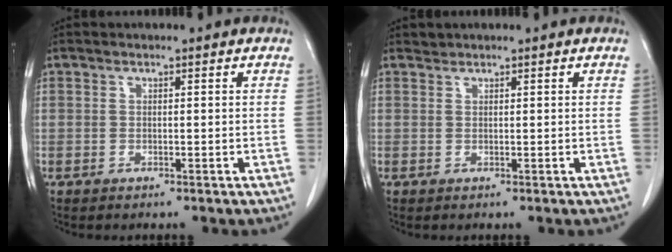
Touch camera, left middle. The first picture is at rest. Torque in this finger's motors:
{"motor_torque": [0.13, -0.08, -0.14, -0.01]}